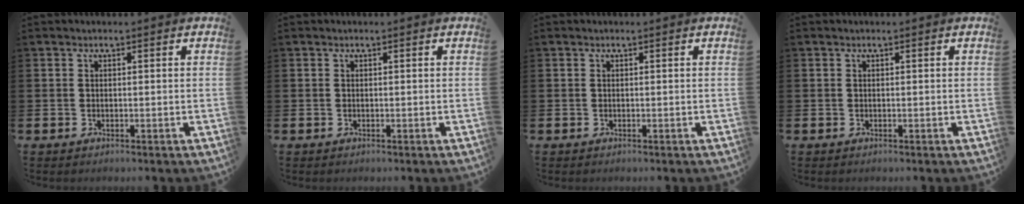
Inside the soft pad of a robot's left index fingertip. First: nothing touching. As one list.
[{"total": 0.0}, {"total": 0.0}, {"total": 0.0}]